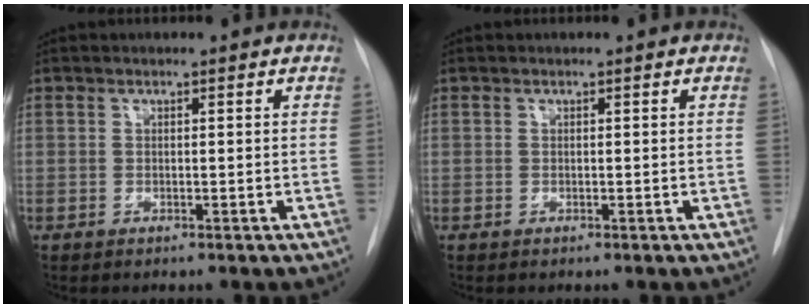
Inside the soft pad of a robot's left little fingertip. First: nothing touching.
{"total": 0.0}